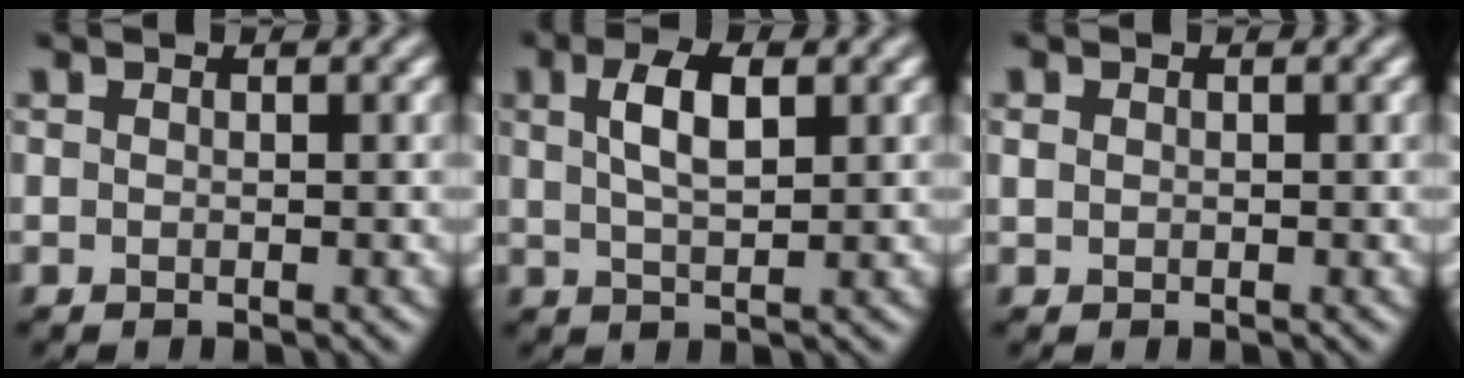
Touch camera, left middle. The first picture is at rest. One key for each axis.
{"total": 3.8, "fx": 1.4, "fy": 1.4, "fz": 3.3, "tx": -0.065, "ty": 0.008, "tz": 0.025}
{"total": 0.6, "fx": 0.2, "fy": 0.5, "fz": 0.2, "tx": -0.003, "ty": 0.001, "tz": 0.003}